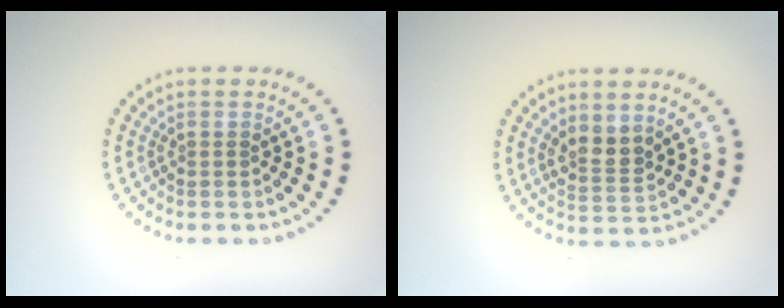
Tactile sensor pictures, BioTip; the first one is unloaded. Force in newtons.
{"total": 2.4, "press": 2.1, "slide": 1.2}